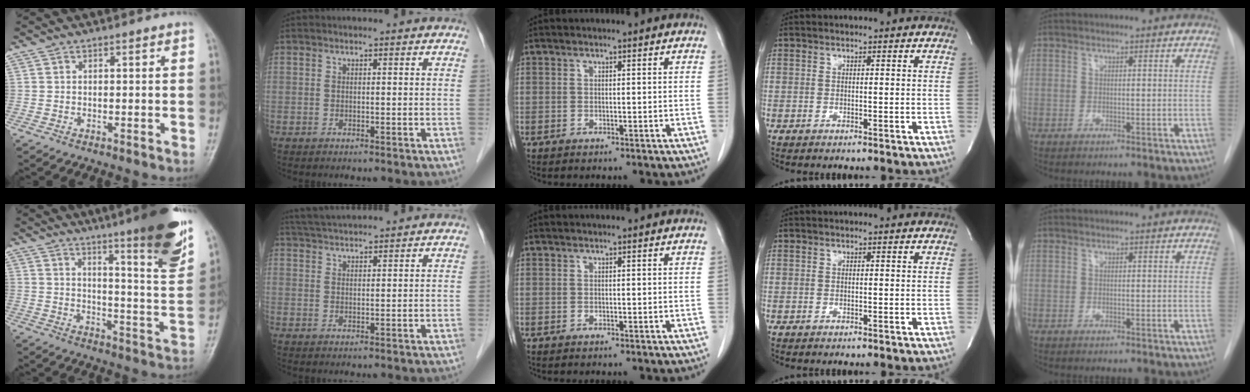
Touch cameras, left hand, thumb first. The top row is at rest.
{"thumb": {"total": 19.9, "force": [13.1, 2.2, 14.8], "torque": [-0.180, -0.068, 0.181]}, "index": {"total": 7.5, "force": [7.1, -0.1, 2.4], "torque": [-0.047, 0.036, 0.118]}}